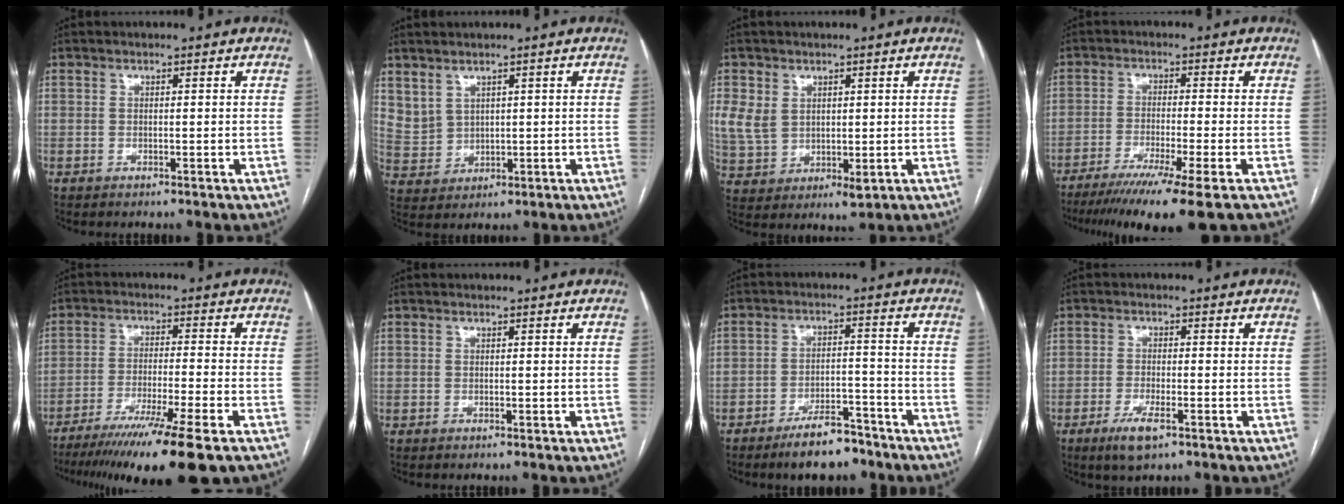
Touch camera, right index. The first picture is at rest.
{"total": 4.4, "force": [2.9, 3.0, 1.4], "torque": [-0.033, 0.002, 0.074]}
{"total": 7.9, "force": [2.0, 6.1, 4.6], "torque": [-0.101, 0.000, 0.056]}
{"total": 12.6, "force": [-9.1, -1.1, 8.6], "torque": [-0.136, -0.037, -0.143]}
{"total": 16.2, "force": [-11.8, -0.6, 11.0], "torque": [-0.161, -0.046, -0.188]}
{"total": 0.0}
{"total": 7.7, "force": [-5.9, 2.7, 4.0], "torque": [-0.066, 0.004, -0.096]}
{"total": 4.6, "force": [-2.6, 1.1, 3.6], "torque": [-0.074, -0.006, -0.044]}